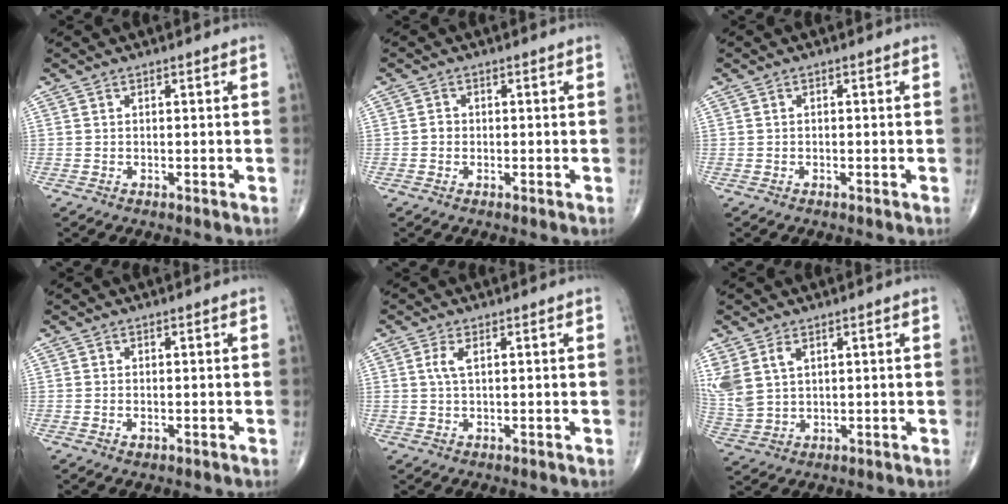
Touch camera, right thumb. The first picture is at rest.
{"total": 1.2, "force": [-0.2, 1.1, 0.5], "torque": [-0.002, 0.004, -0.007]}
{"total": 0.0}
{"total": 1.0, "force": [-0.2, 0.6, 0.7], "torque": [-0.013, -0.001, -0.003]}
{"total": 2.6, "force": [0.8, 1.0, 2.3], "torque": [-0.055, 0.005, 0.019]}
{"total": 8.6, "force": [3.5, 5.4, 5.6], "torque": [-0.134, -0.003, 0.086]}